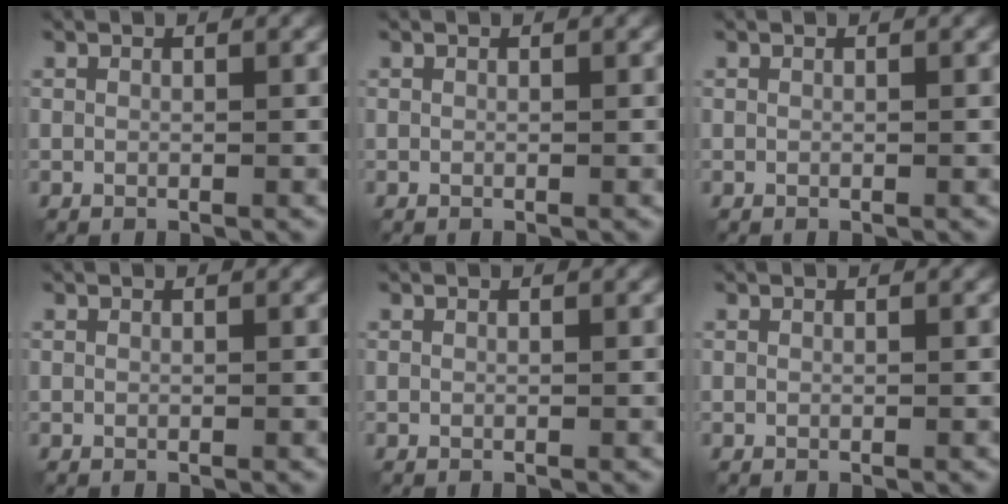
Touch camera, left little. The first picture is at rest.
{"total": 0.0}
{"total": 0.0}
{"total": 0.0}
{"total": 0.0}
{"total": 0.0}